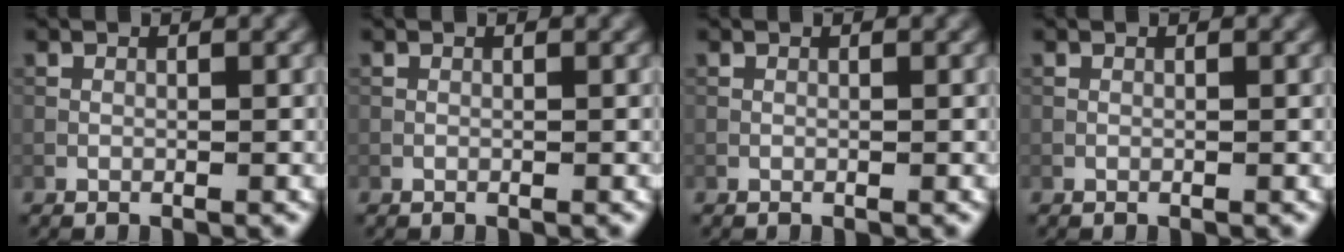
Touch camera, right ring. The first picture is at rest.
{"total": 0.0}
{"total": 0.0}
{"total": 0.0}